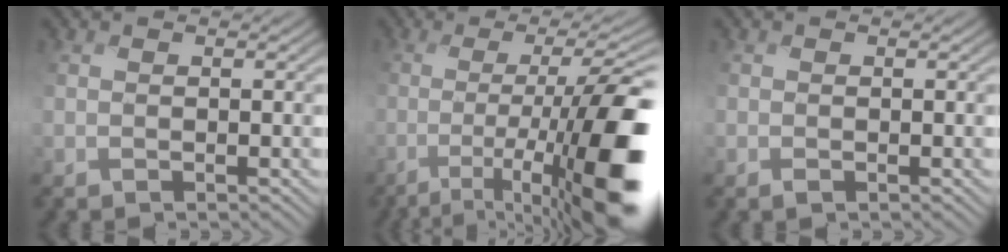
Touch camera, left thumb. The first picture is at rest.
{"total": 16.0, "force": [-5.2, 4.3, 14.4], "torque": [-0.213, -0.013, -0.083]}
{"total": 0.6, "force": [-0.3, 0.4, 0.3], "torque": [-0.007, -0.004, -0.006]}